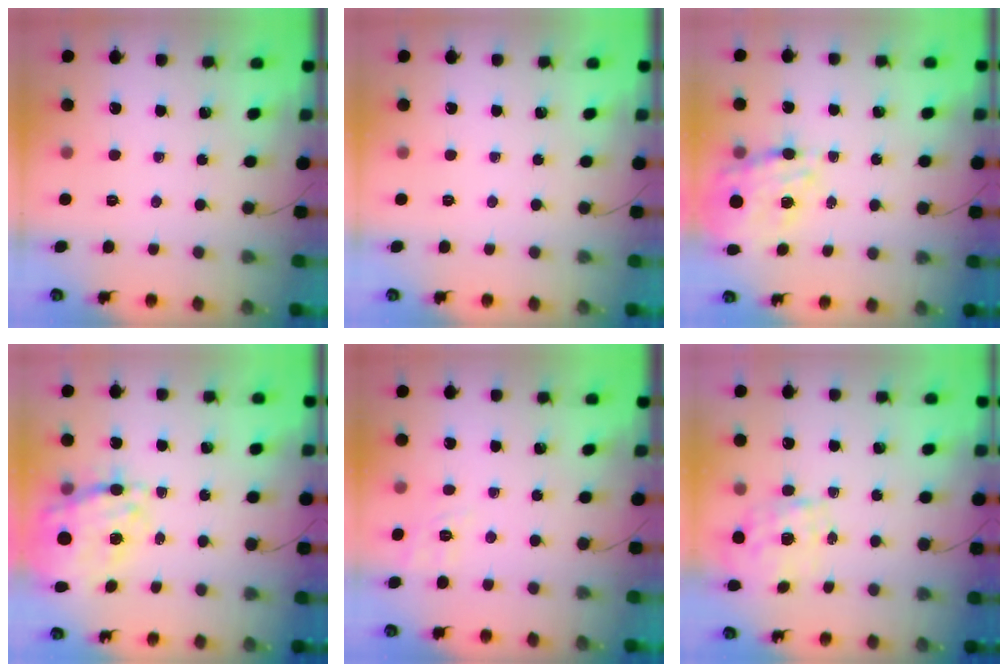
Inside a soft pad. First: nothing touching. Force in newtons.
{"total": 0.0}
{"total": 18.8, "press": 18.4, "slide": 4.0}
{"total": 15.4, "press": 14.5, "slide": 5.1}
{"total": 2.1, "press": 0.4, "slide": 2.1}
{"total": 1.7, "press": 1.5, "slide": 0.7}